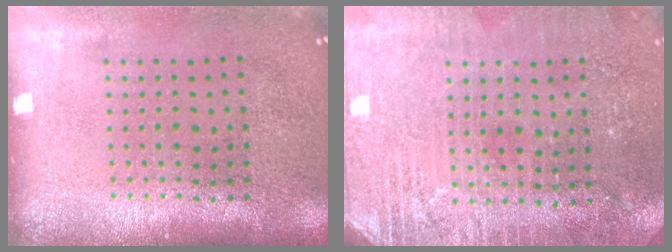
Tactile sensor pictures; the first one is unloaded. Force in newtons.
{"total": 3.0, "press": 2.9, "slide": 0.5}